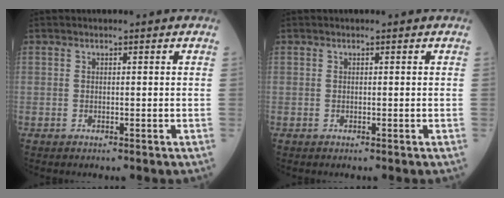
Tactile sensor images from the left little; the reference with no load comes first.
{"total": 0.0}